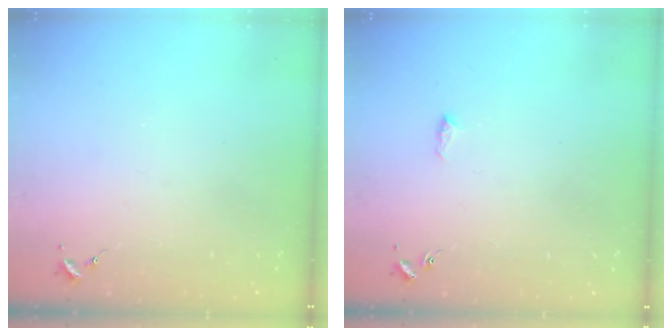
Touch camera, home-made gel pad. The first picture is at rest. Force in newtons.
{"total": 4.8, "press": 4.7, "slide": 0.6}